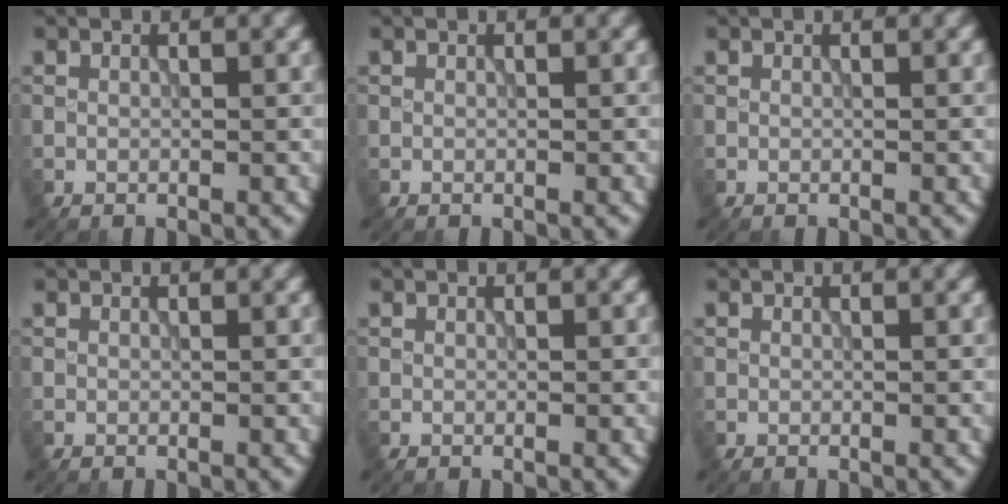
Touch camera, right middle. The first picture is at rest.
{"total": 0.0}
{"total": 0.0}
{"total": 0.0}
{"total": 0.0}
{"total": 0.0}